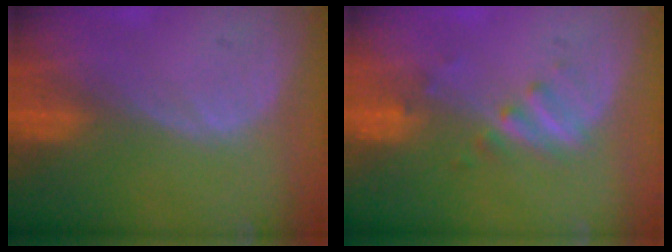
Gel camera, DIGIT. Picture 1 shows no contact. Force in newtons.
{"total": 2.7, "press": 2.7, "slide": 0.5}